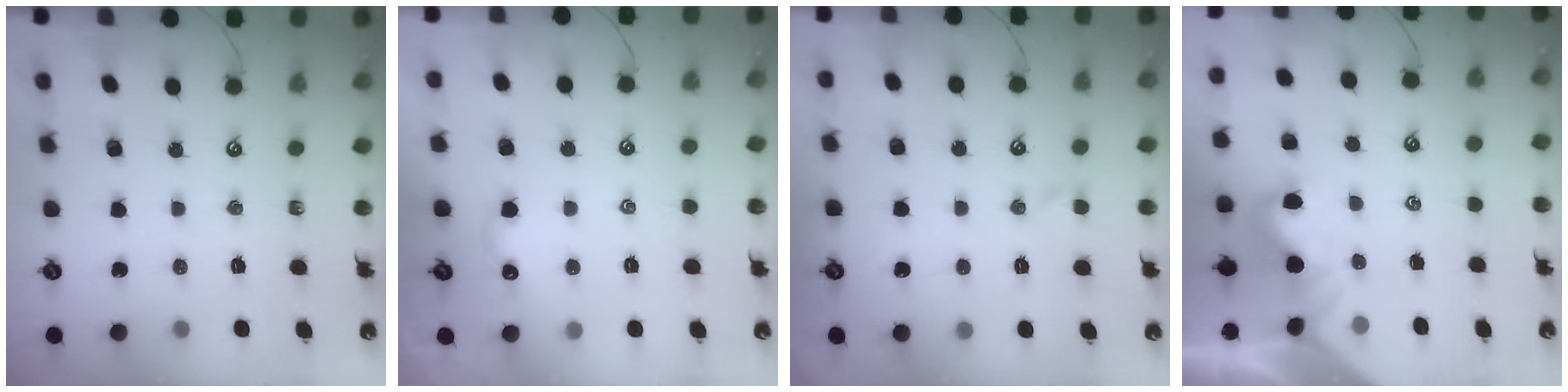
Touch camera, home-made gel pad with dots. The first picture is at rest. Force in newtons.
{"total": 1.6, "press": 1.6, "slide": 0.4}
{"total": 1.4, "press": 1.3, "slide": 0.3}
{"total": 0.7, "press": 0.5, "slide": 0.6}